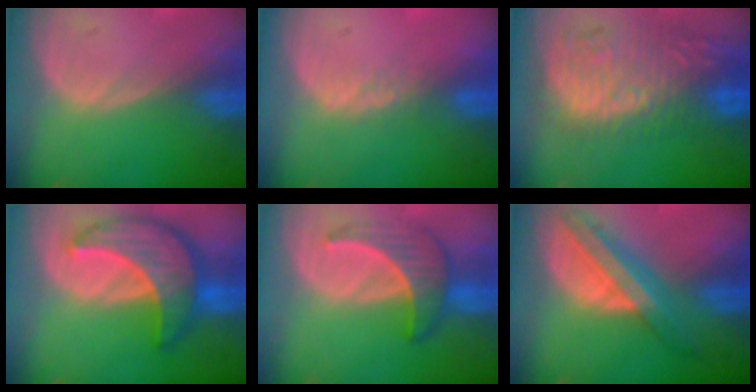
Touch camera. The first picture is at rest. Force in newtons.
{"total": 1.7, "press": 1.4, "slide": 0.9}
{"total": 11.8, "press": 11.1, "slide": 4.0}
{"total": 10.0, "press": 10.0, "slide": 0.8}
{"total": 6.2, "press": 6.0, "slide": 1.8}
{"total": 8.2, "press": 7.0, "slide": 4.3}